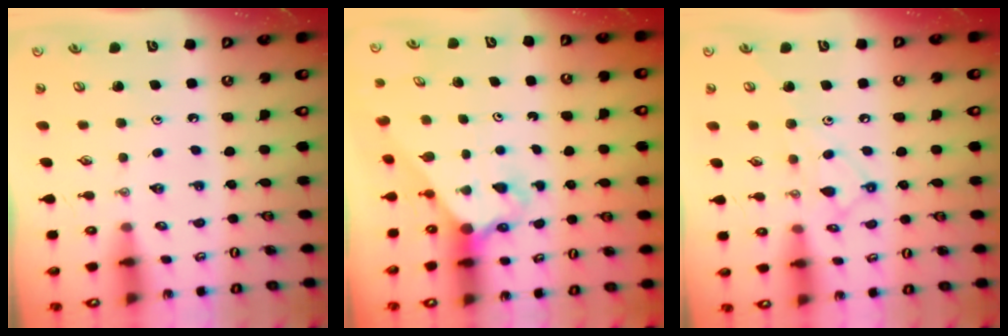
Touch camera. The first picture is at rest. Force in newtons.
{"total": 2.5, "press": 2.5, "slide": 0.2}
{"total": 11.3, "press": 11.3, "slide": 0.8}